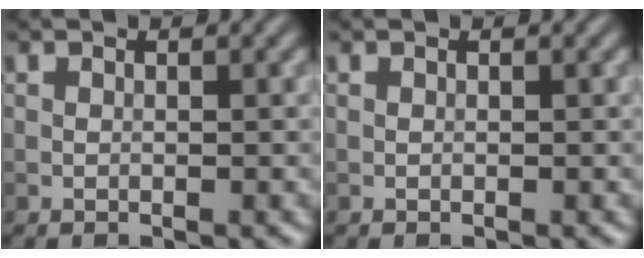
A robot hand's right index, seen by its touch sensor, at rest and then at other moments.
{"total": 0.0}